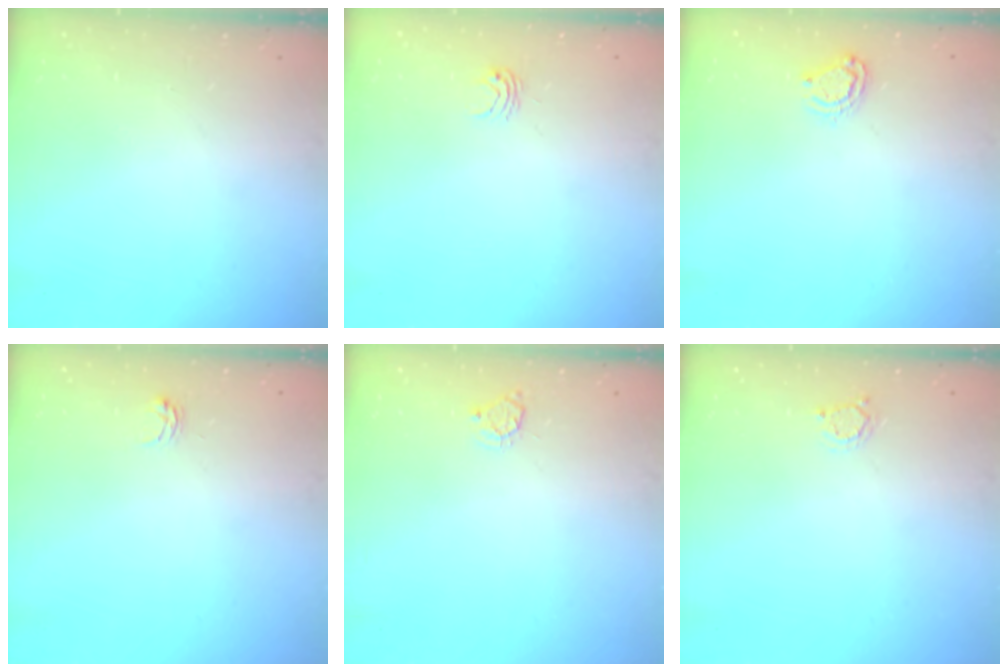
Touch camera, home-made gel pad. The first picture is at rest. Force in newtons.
{"total": 2.9, "press": 2.9, "slide": 0.2}
{"total": 6.1, "press": 6.1, "slide": 0.5}
{"total": 2.9, "press": 2.9, "slide": 0.4}
{"total": 4.2, "press": 4.2, "slide": 0.4}
{"total": 2.6, "press": 2.6, "slide": 0.3}